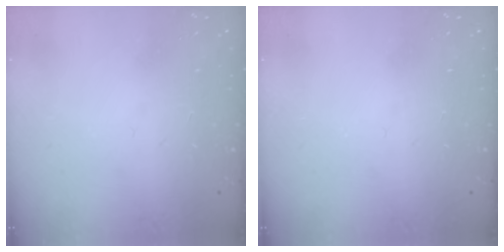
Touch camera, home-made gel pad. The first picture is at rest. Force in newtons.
{"total": 0.0}